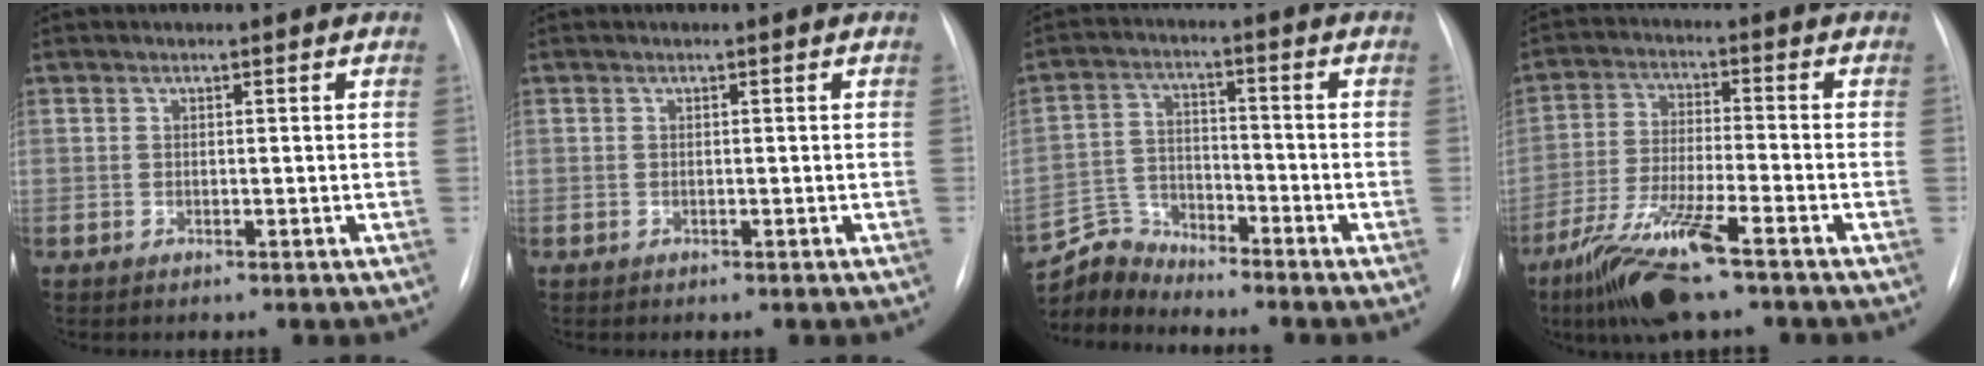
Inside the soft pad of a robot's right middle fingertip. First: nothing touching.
{"total": 0.0}
{"total": 6.7, "force": [-6.6, 0.4, -1.0], "torque": [0.014, 0.008, -0.128]}
{"total": 11.6, "force": [-7.4, 1.0, 8.8], "torque": [-0.183, -0.028, -0.138]}